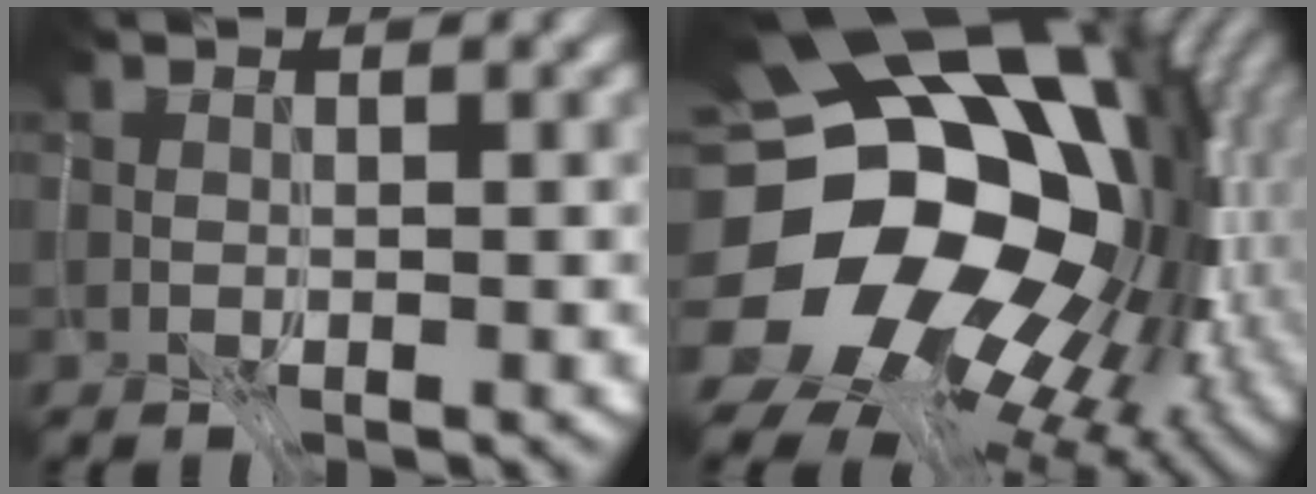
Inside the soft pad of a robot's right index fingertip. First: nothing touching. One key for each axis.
{"total": 15.9, "fx": -2.5, "fy": 10.1, "fz": 12.0, "tx": -0.178, "ty": -0.053, "tz": -0.014}